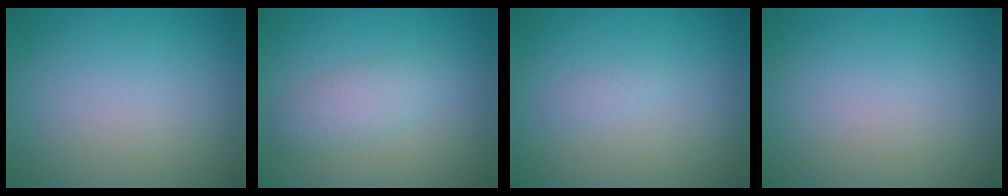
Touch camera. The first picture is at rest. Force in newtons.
{"total": 2.4, "press": 2.4, "slide": 0.1}
{"total": 0.6, "press": 0.6, "slide": 0.0}
{"total": 0.0}